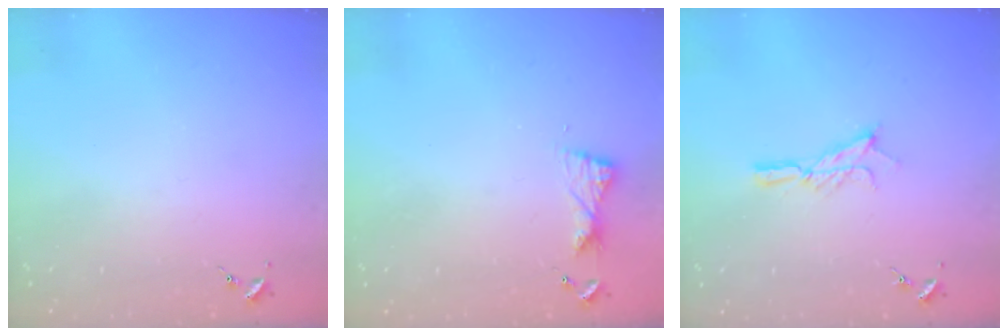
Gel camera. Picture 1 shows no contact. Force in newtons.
{"total": 6.0, "press": 5.9, "slide": 0.8}
{"total": 10.1, "press": 10.1, "slide": 0.6}